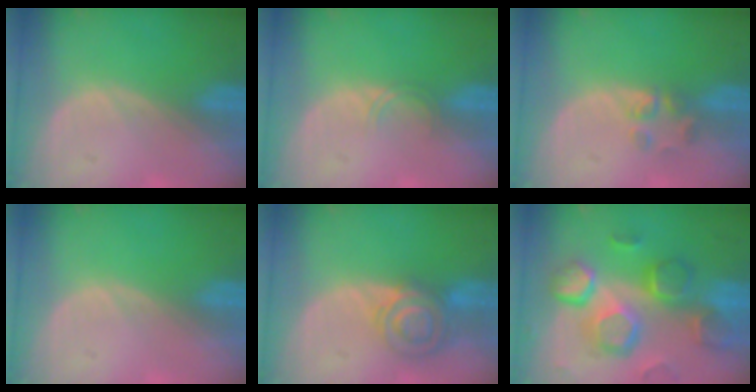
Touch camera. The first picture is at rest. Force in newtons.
{"total": 1.4, "press": 1.4, "slide": 0.2}
{"total": 2.6, "press": 2.4, "slide": 0.9}
{"total": 0.0}
{"total": 7.3, "press": 6.1, "slide": 4.0}
{"total": 12.5, "press": 10.9, "slide": 6.1}